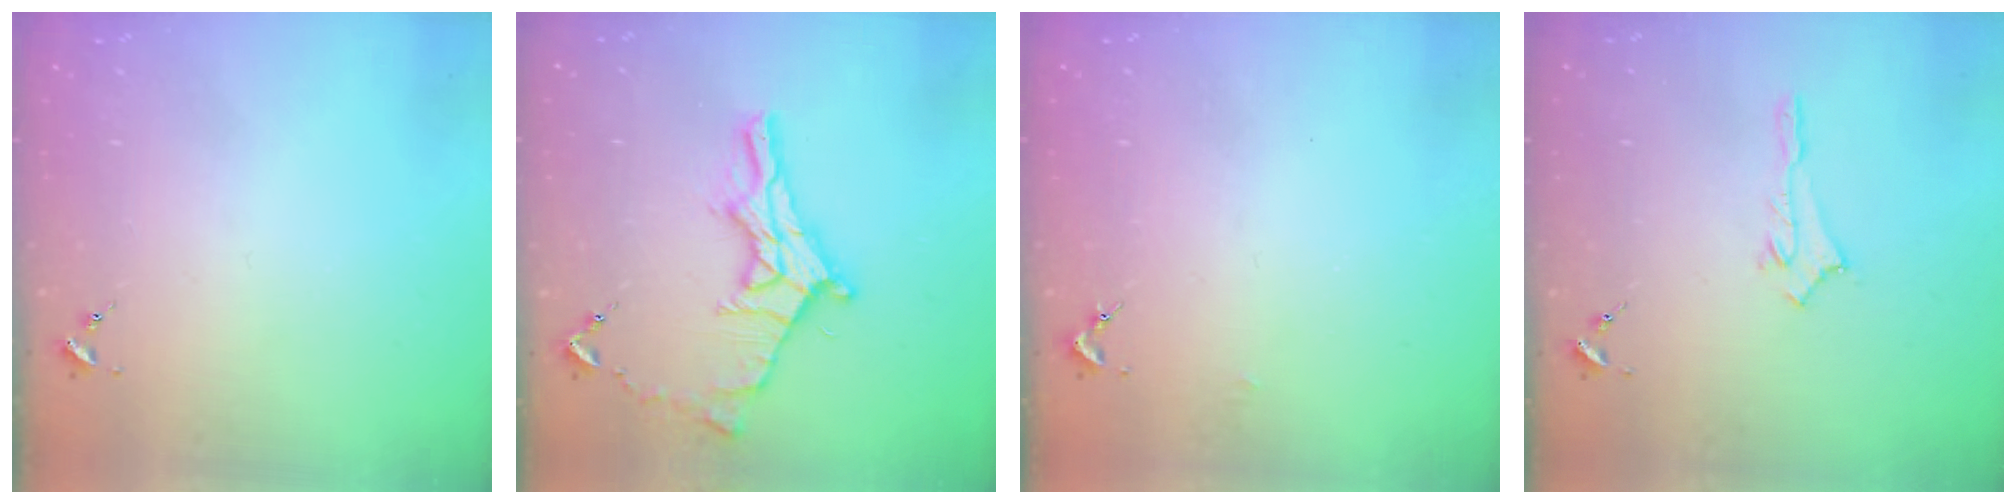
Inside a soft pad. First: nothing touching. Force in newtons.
{"total": 13.4, "press": 13.4, "slide": 0.6}
{"total": 1.4, "press": 1.4, "slide": 0.1}
{"total": 2.5, "press": 2.5, "slide": 0.2}